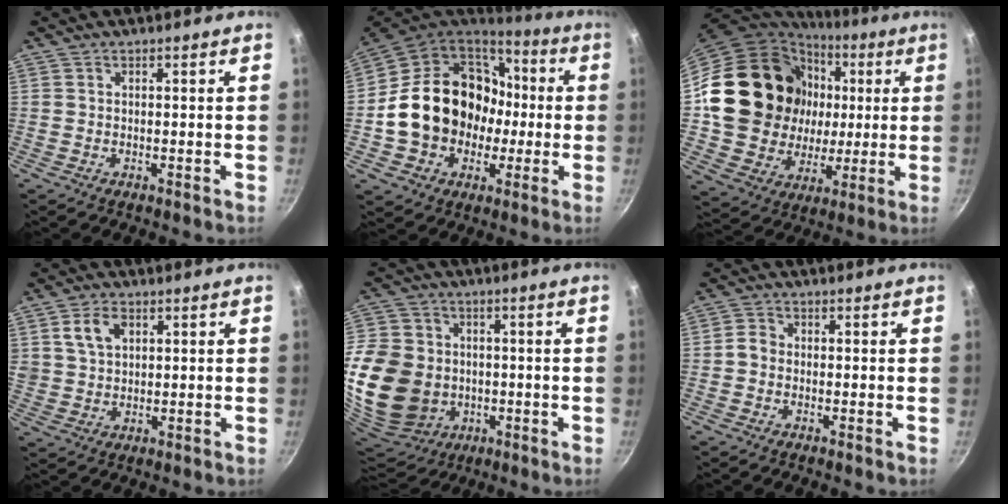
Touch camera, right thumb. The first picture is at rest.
{"total": 22.4, "force": [-0.6, 18.4, 12.7], "torque": [-0.199, 0.053, 0.008]}
{"total": 24.6, "force": [4.2, 20.7, 12.7], "torque": [-0.206, 0.015, 0.091]}
{"total": 6.3, "force": [2.5, 4.4, 3.8], "torque": [-0.054, -0.002, 0.048]}
{"total": 25.2, "force": [-3.0, 20.7, 14.0], "torque": [-0.312, 0.017, -0.034]}
{"total": 2.2, "force": [-0.7, 1.8, 1.1], "torque": [-0.021, 0.013, -0.020]}